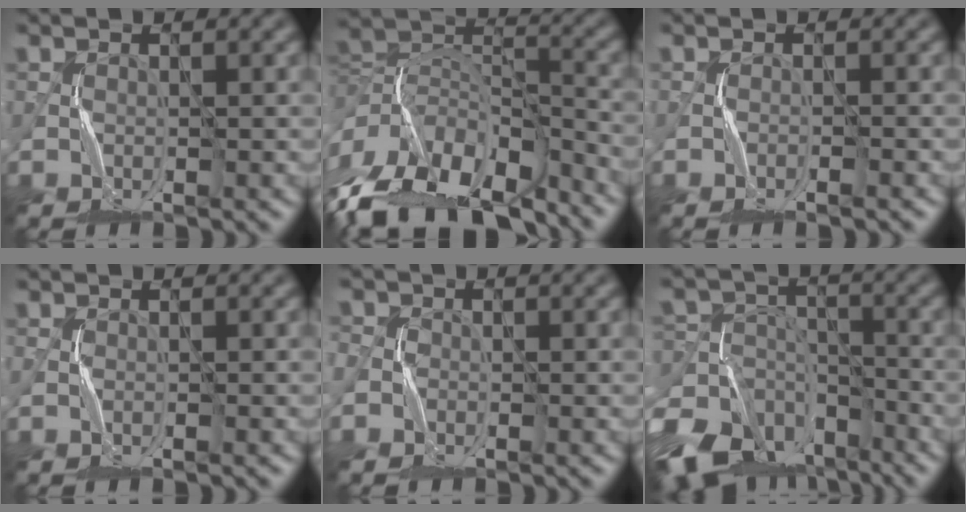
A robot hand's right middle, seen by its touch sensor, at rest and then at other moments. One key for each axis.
{"total": 15.7, "fx": -9.2, "fy": 8.3, "fz": 9.6, "tx": -0.220, "ty": -0.021, "tz": -0.142}
{"total": 0.9, "fx": -0.8, "fy": -0.1, "fz": 0.4, "tx": -0.006, "ty": 0.005, "tz": -0.016}
{"total": 0.5, "fx": -0.2, "fy": 0.2, "fz": 0.4, "tx": -0.010, "ty": -0.002, "tz": -0.005}
{"total": 1.3, "fx": -0.6, "fy": 1.2, "fz": 0.0, "tx": 0.012, "ty": -0.001, "tz": -0.012}
{"total": 14.1, "fx": -9.9, "fy": 8.2, "fz": 5.9, "tx": -0.128, "ty": -0.021, "tz": -0.158}